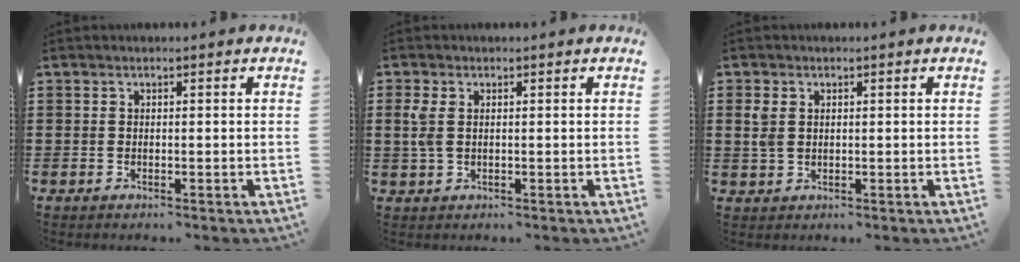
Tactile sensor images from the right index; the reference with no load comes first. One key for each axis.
{"total": 3.0, "fx": 0.4, "fy": 1.7, "fz": 2.4, "tx": -0.072, "ty": 0.000, "tz": 0.000}
{"total": 2.4, "fx": 0.8, "fy": 1.7, "fz": 1.6, "tx": -0.033, "ty": 0.008, "tz": 0.014}